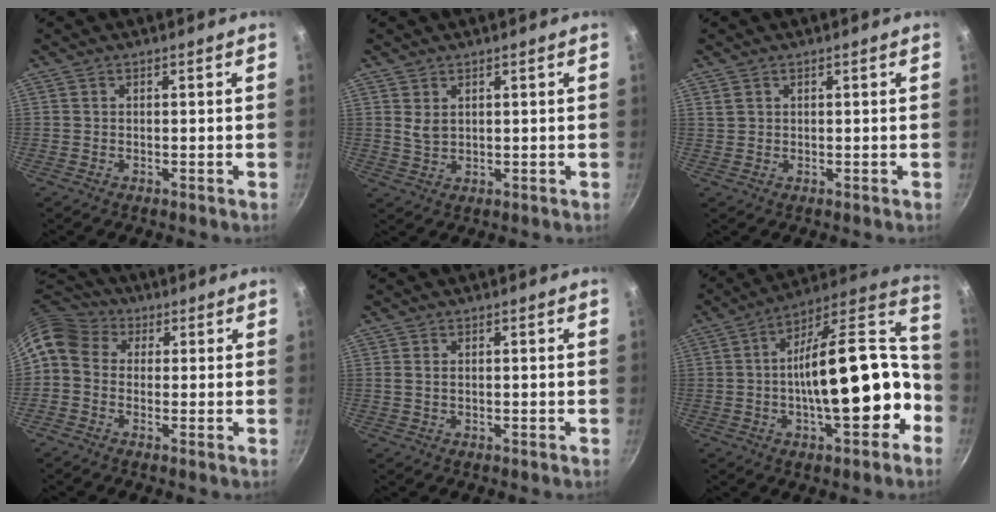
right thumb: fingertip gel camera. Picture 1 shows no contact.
{"total": 2.7, "force": [1.1, 1.7, 1.8], "torque": [-0.030, -0.007, 0.026]}
{"total": 1.4, "force": [0.7, 1.1, 0.5], "torque": [-0.006, 0.005, 0.015]}
{"total": 8.7, "force": [1.2, 7.1, 4.8], "torque": [-0.082, 0.029, 0.001]}
{"total": 1.0, "force": [0.2, 0.6, 0.8], "torque": [-0.014, 0.001, 0.003]}
{"total": 23.4, "force": [-4.7, 10.4, 20.4], "torque": [-0.272, 0.055, -0.074]}